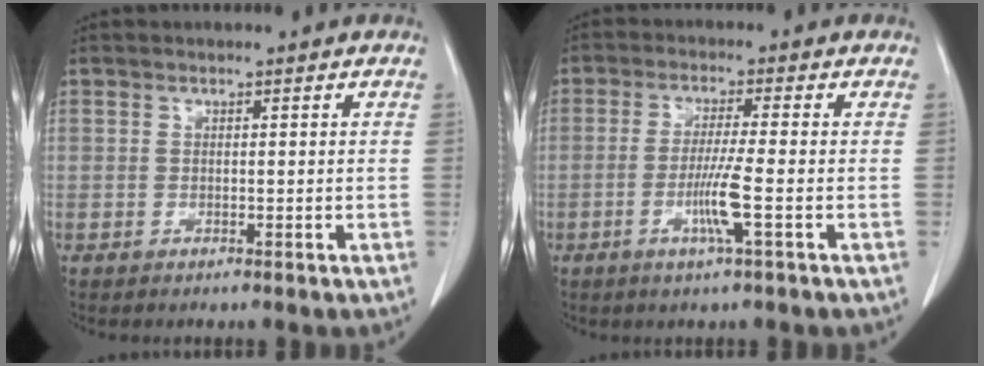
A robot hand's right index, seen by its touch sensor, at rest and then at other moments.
{"total": 5.7, "force": [-1.8, -0.7, 5.3], "torque": [-0.101, -0.013, -0.036]}